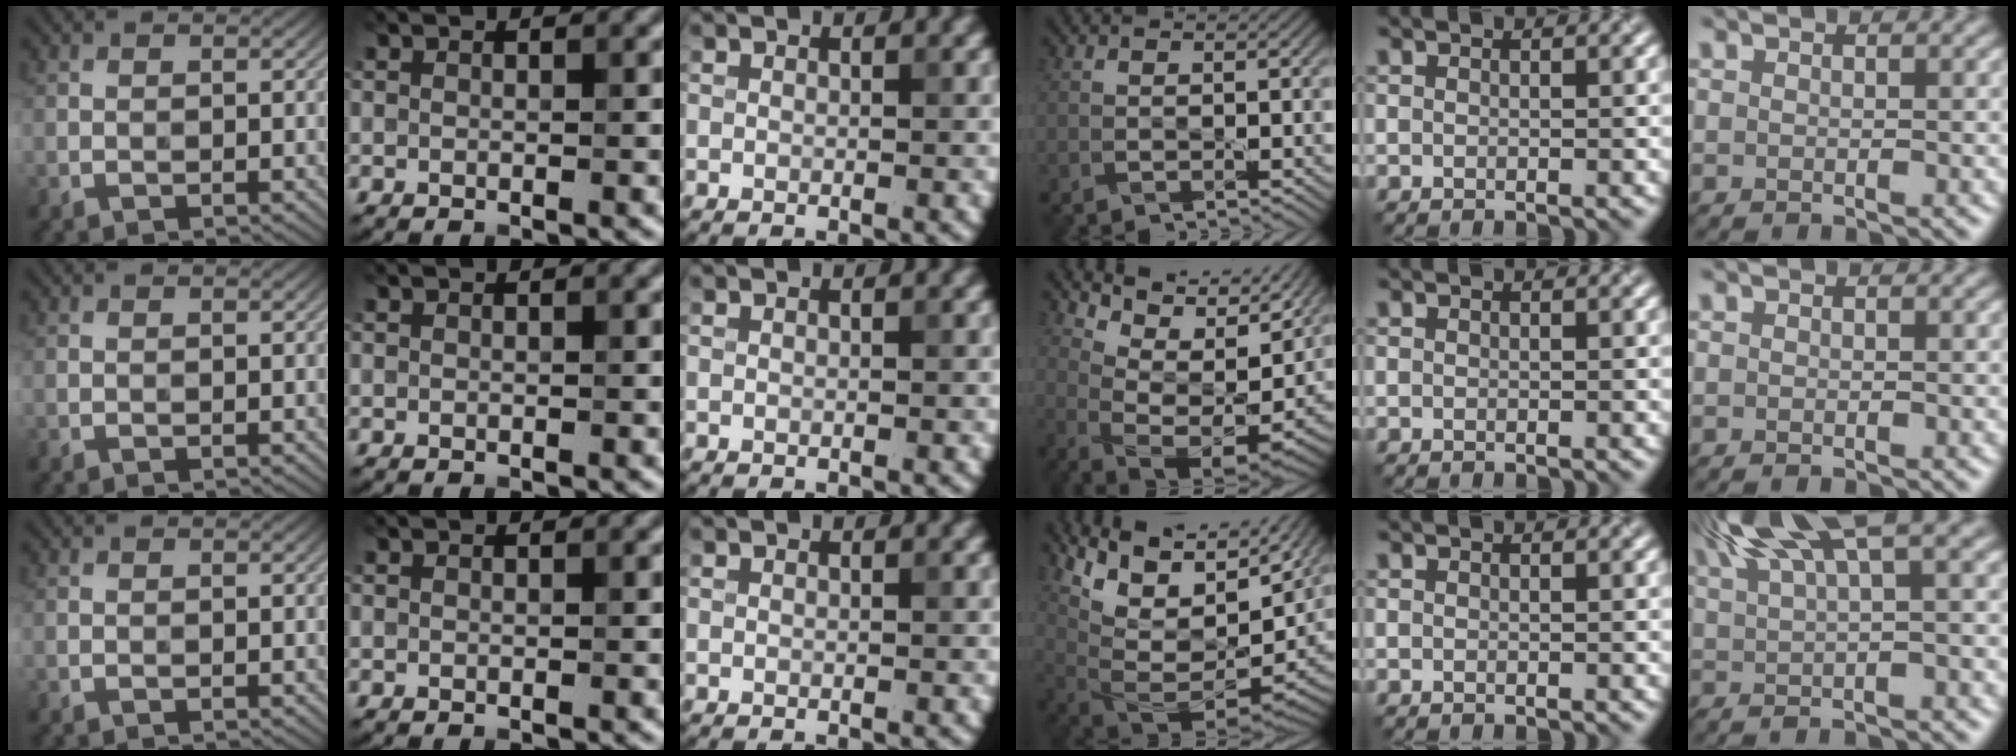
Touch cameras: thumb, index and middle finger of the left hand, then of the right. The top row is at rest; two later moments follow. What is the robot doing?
{"motion": "squeeze", "object": "sponge"}